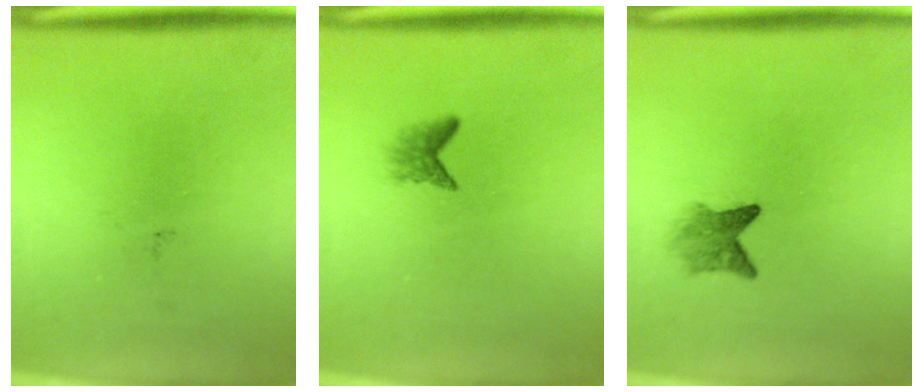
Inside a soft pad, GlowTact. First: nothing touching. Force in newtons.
{"total": 1.6}
{"total": 2.8}